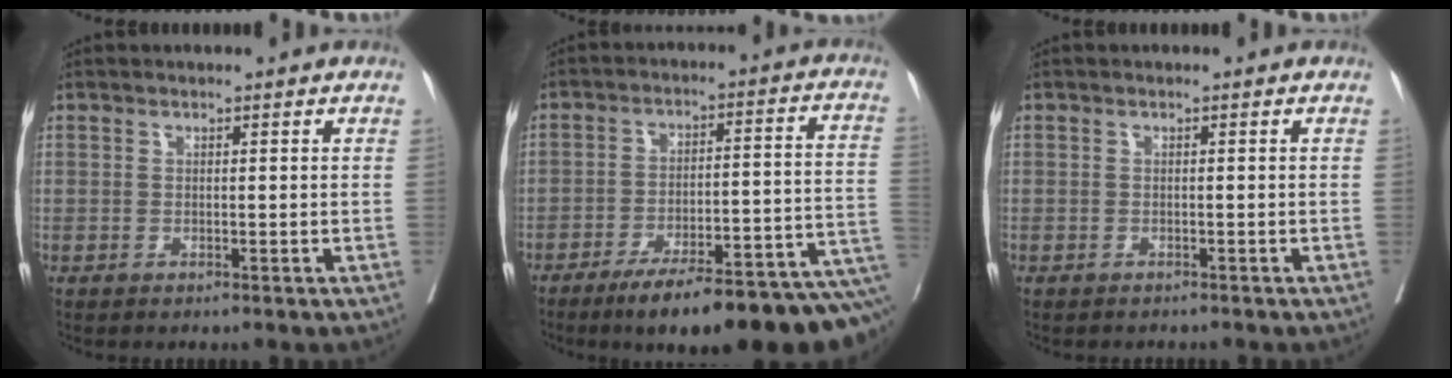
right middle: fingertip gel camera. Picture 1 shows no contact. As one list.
[{"total": 19.5, "force": [-12.8, 3.7, 14.3], "torque": [-0.127, 0.032, -0.183]}, {"total": 1.4, "force": [-1.3, 0.5, 0.3], "torque": [-0.013, -0.003, -0.018]}]